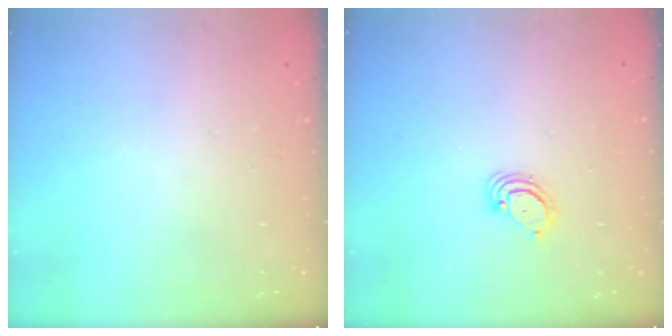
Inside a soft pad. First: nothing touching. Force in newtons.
{"total": 3.2, "press": 3.2, "slide": 0.2}